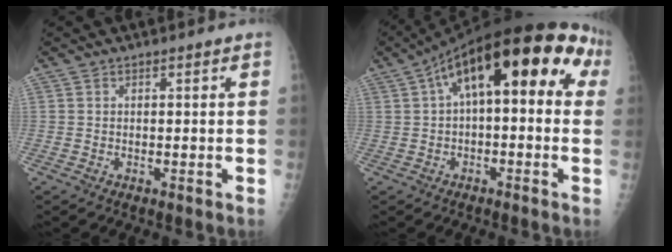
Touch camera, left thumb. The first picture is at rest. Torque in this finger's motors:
{"motor_torque": [0.10, 1.58, 1.97, -0.82, 0.27]}